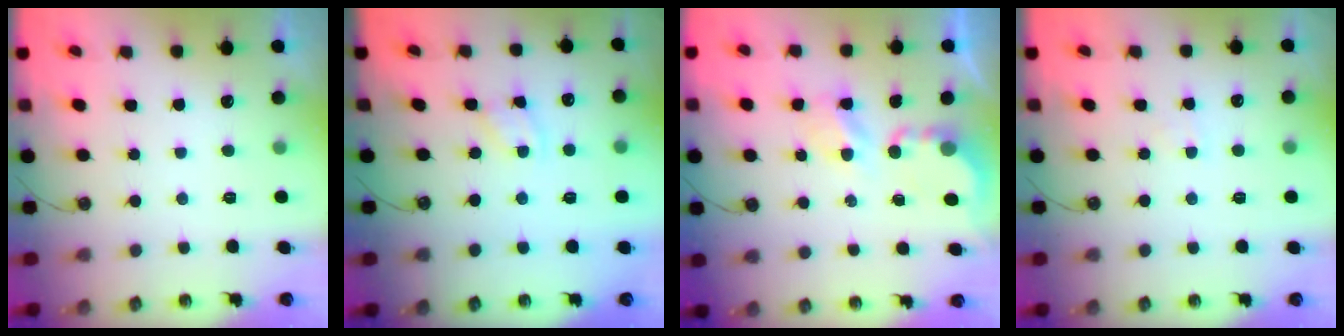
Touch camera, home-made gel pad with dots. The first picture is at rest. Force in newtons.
{"total": 1.7, "press": 1.7, "slide": 0.3}
{"total": 4.5, "press": 4.5, "slide": 0.3}
{"total": 3.4, "press": 3.4, "slide": 0.3}